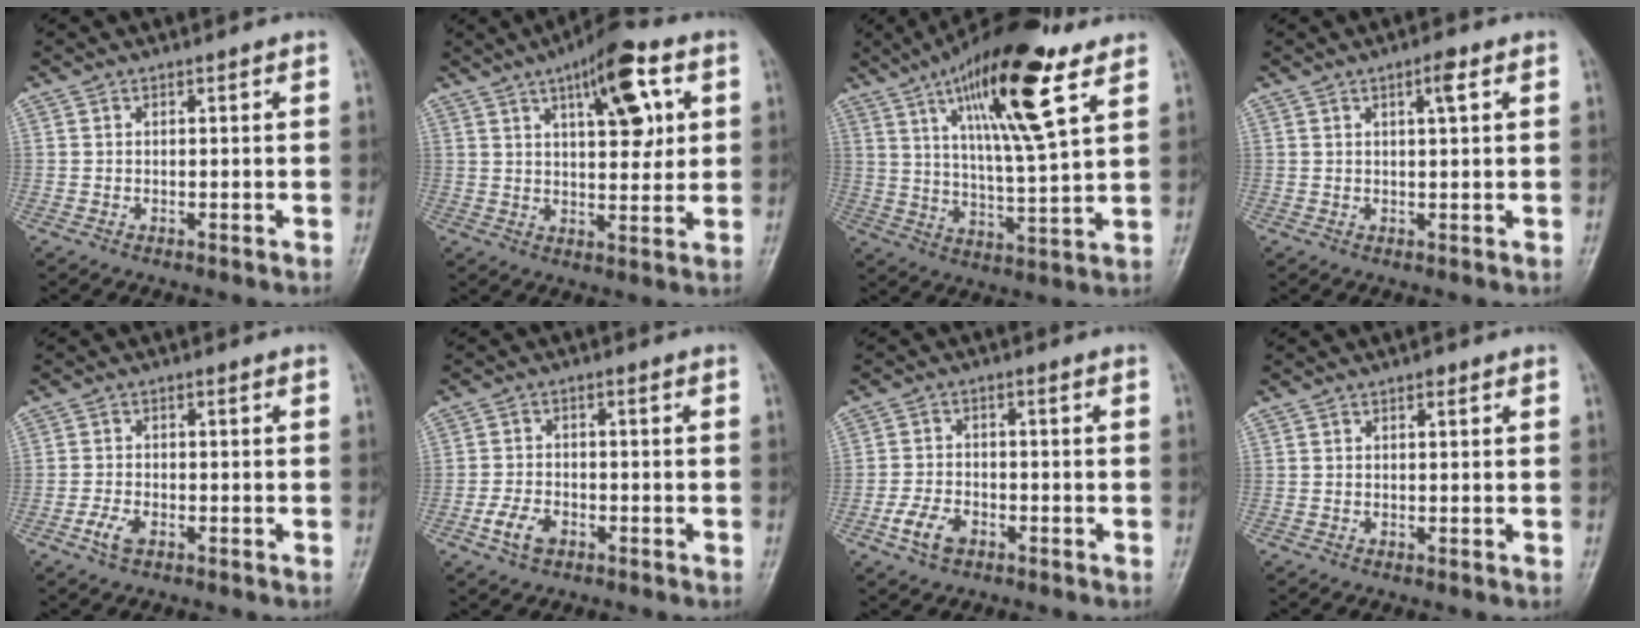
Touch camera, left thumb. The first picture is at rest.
{"total": 12.7, "force": [5.1, 4.8, 10.6], "torque": [-0.132, -0.010, 0.071]}
{"total": 19.4, "force": [10.1, 4.3, 16.0], "torque": [-0.252, -0.034, 0.170]}
{"total": 2.8, "force": [1.3, 0.6, 2.4], "torque": [-0.037, -0.002, 0.019]}
{"total": 3.2, "force": [-1.7, 1.7, 2.2], "torque": [-0.047, 0.008, -0.033]}
{"total": 4.8, "force": [-2.4, 3.0, 3.0], "torque": [-0.056, 0.012, -0.046]}
{"total": 5.4, "force": [-2.8, 3.4, 3.3], "torque": [-0.061, 0.013, -0.052]}
{"total": 0.9, "force": [0.4, 0.5, 0.6], "torque": [-0.005, 0.001, 0.004]}